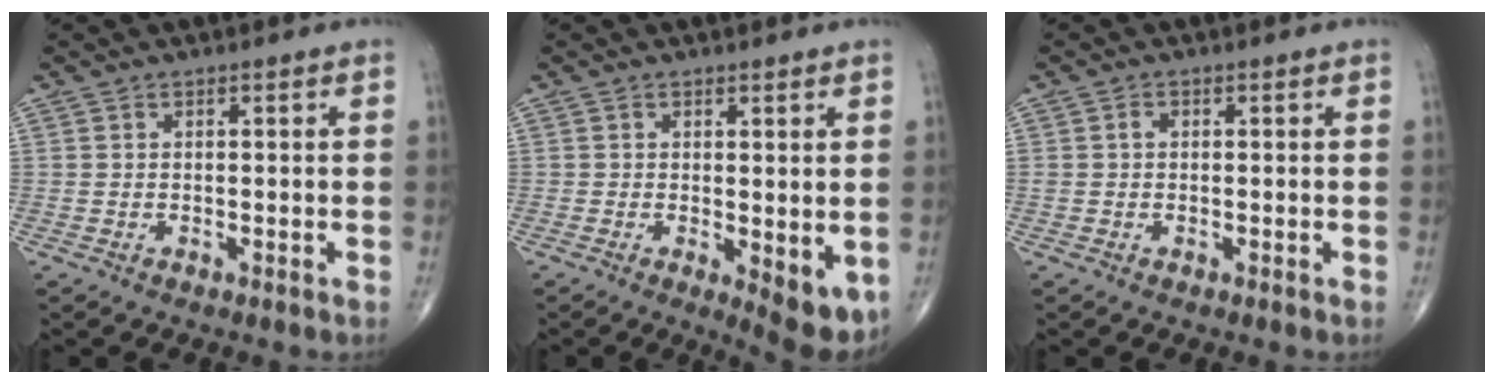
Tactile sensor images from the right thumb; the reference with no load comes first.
{"total": 6.5, "force": [-1.0, 2.5, 5.9], "torque": [-0.076, -0.019, -0.009]}
{"total": 1.1, "force": [0.1, 0.9, 0.7], "torque": [-0.012, 0.004, 0.001]}